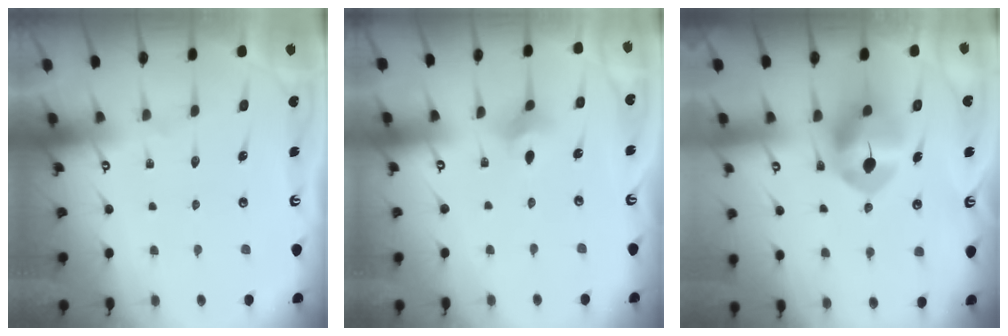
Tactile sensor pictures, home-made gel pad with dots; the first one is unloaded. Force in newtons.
{"total": 2.2, "press": 2.1, "slide": 0.4}
{"total": 8.5, "press": 8.4, "slide": 1.3}